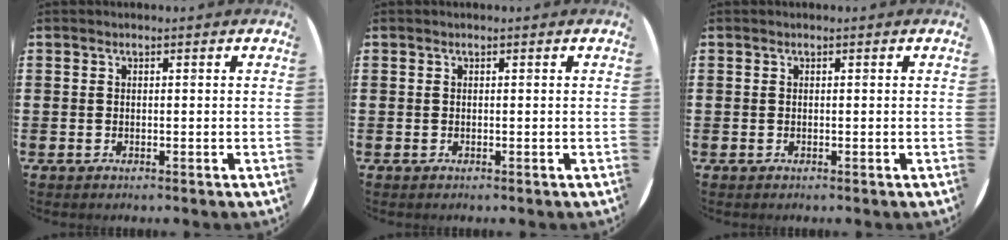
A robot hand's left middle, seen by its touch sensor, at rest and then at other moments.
{"total": 0.0}
{"total": 0.0}